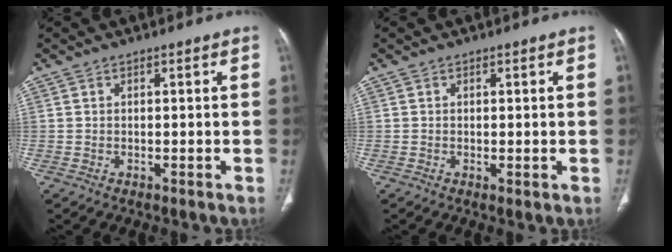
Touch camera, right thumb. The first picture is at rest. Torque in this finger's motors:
{"motor_torque": [-0.38, -0.13, -0.29, -0.01, -0.03]}